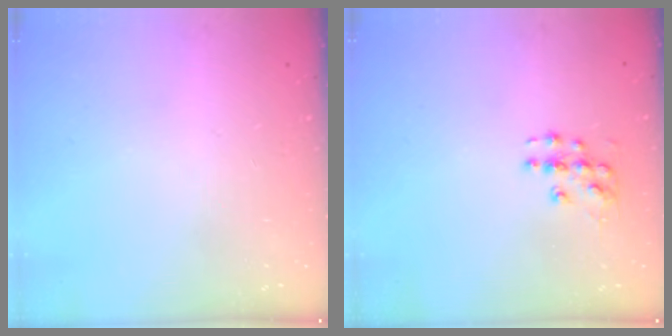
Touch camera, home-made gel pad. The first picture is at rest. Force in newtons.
{"total": 6.1, "press": 6.1, "slide": 0.4}